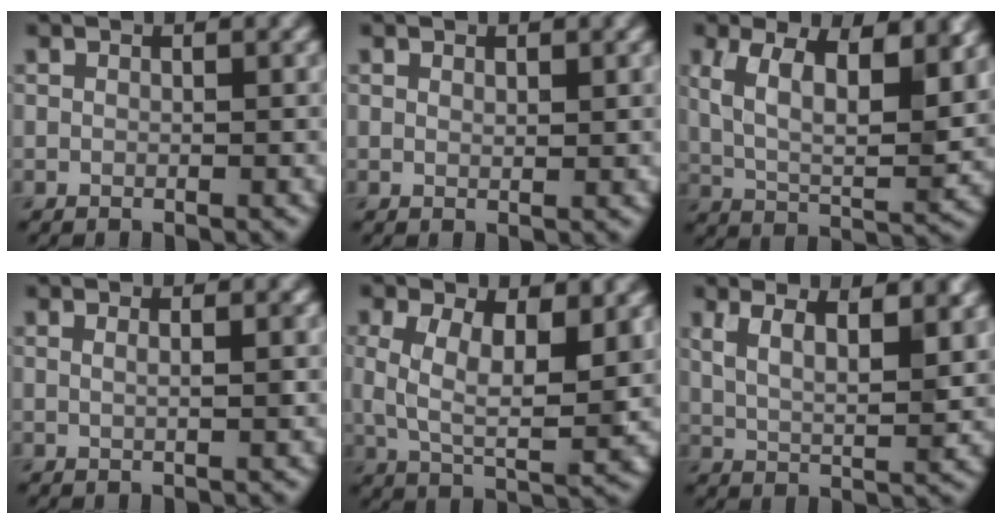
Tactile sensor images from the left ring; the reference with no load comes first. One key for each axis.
{"total": 0.7, "fx": 0.4, "fy": 0.3, "fz": 0.4, "tx": -0.007, "ty": -0.003, "tz": 0.009}
{"total": 10.4, "fx": 4.0, "fy": 4.7, "fz": 8.4, "tx": -0.150, "ty": -0.003, "tz": 0.063}
{"total": 1.8, "fx": 0.5, "fy": 0.6, "fz": 1.6, "tx": -0.011, "ty": 0.002, "tz": -0.004}
{"total": 7.5, "fx": 1.6, "fy": 3.7, "fz": 6.3, "tx": -0.126, "ty": -0.004, "tz": 0.028}
{"total": 6.9, "fx": 3.5, "fy": 2.6, "fz": 5.3, "tx": -0.082, "ty": 0.010, "tz": 0.052}